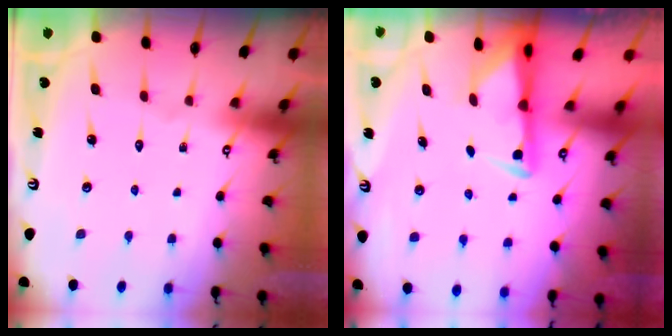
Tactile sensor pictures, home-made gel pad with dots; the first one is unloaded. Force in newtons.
{"total": 2.9, "press": 2.8, "slide": 0.7}